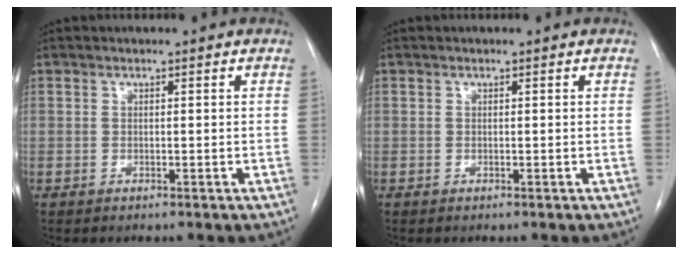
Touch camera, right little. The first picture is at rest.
{"total": 0.0}